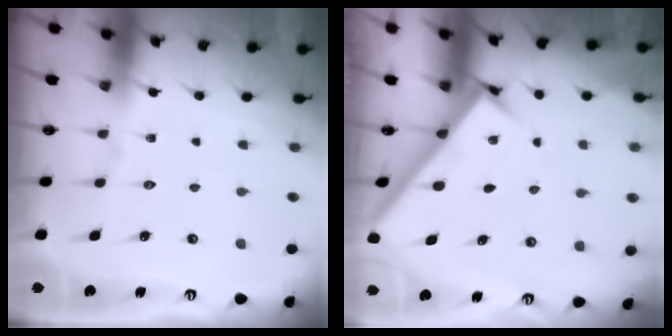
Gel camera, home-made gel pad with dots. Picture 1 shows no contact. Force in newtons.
{"total": 2.6, "press": 2.6, "slide": 0.3}